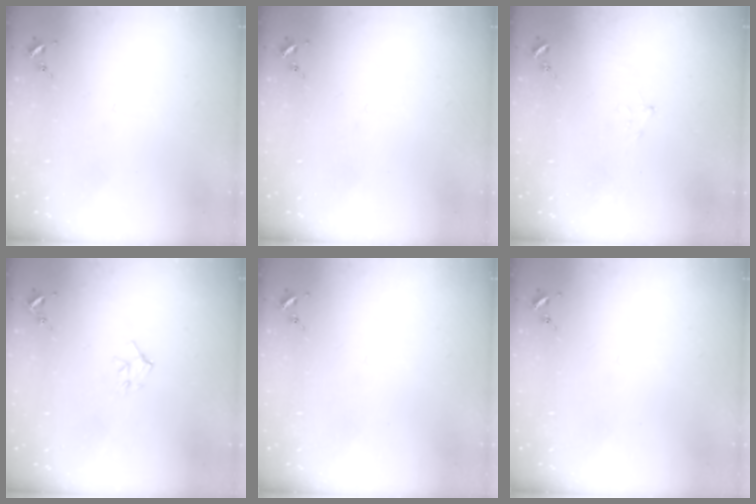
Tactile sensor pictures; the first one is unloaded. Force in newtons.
{"total": 0.0}
{"total": 5.2, "press": 5.2, "slide": 0.6}
{"total": 7.7, "press": 7.6, "slide": 0.9}
{"total": 0.0}
{"total": 0.0}